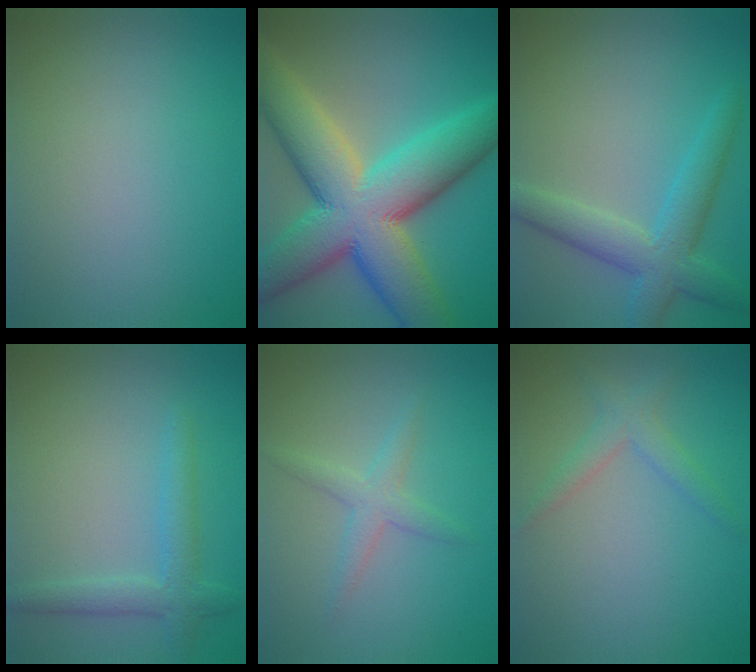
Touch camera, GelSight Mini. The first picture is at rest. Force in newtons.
{"total": 14.6, "press": 14.6, "slide": 0.7}
{"total": 4.7, "press": 4.7, "slide": 0.1}
{"total": 2.7, "press": 2.7, "slide": 0.1}
{"total": 2.1, "press": 2.1, "slide": 0.0}
{"total": 2.1, "press": 2.1, "slide": 0.1}